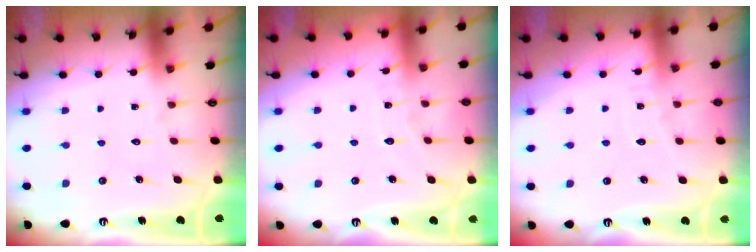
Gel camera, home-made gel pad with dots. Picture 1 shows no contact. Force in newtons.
{"total": 3.4, "press": 3.4, "slide": 0.2}
{"total": 2.9, "press": 2.9, "slide": 0.4}